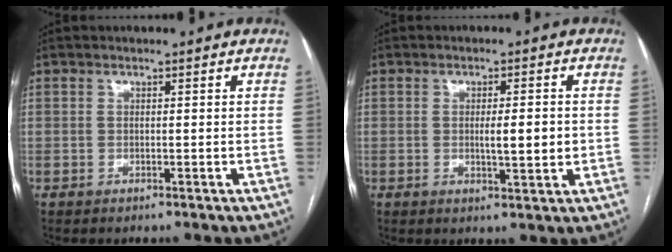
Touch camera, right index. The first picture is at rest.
{"total": 4.4, "force": [-0.3, 0.7, 4.3], "torque": [-0.072, -0.005, -0.002]}